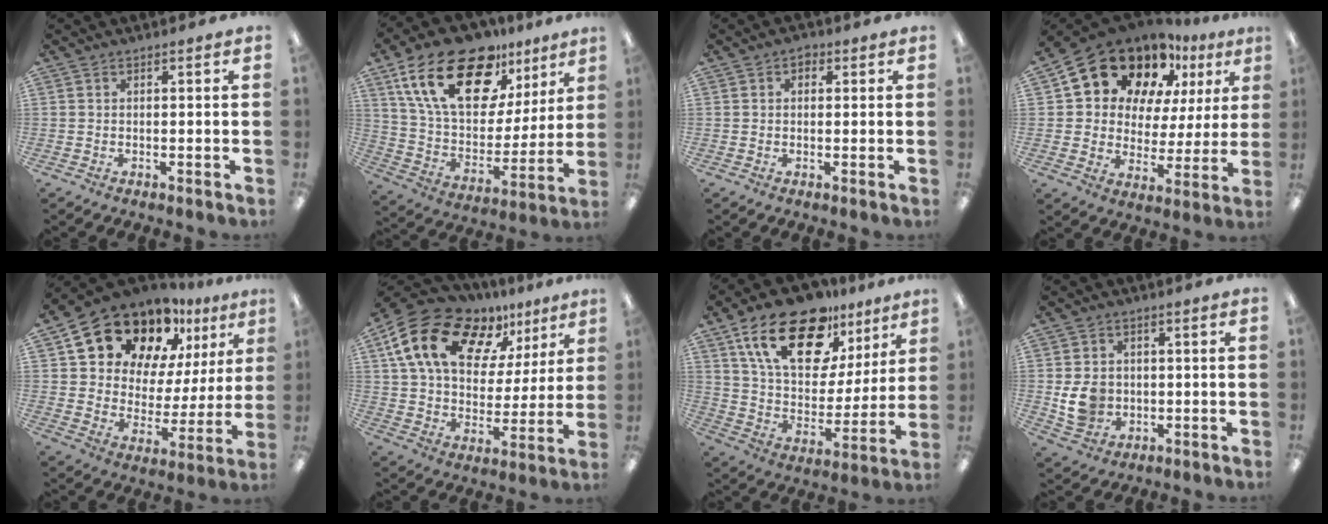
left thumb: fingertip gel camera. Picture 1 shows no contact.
{"total": 23.9, "force": [14.8, 12.1, 14.4], "torque": [-0.257, -0.077, 0.262]}
{"total": 1.8, "force": [0.6, 1.3, 1.1], "torque": [-0.005, -0.001, 0.006]}
{"total": 18.6, "force": [12.8, 11.3, 7.3], "torque": [-0.135, -0.078, 0.234]}
{"total": 19.6, "force": [14.3, 10.6, 8.3], "torque": [-0.155, -0.092, 0.256]}
{"total": 19.3, "force": [11.6, 11.2, 10.6], "torque": [-0.198, -0.053, 0.213]}
{"total": 22.4, "force": [14.4, 11.3, 12.9], "torque": [-0.228, -0.072, 0.255]}
{"total": 7.8, "force": [-0.4, 6.7, 3.8], "torque": [-0.071, 0.007, -0.005]}